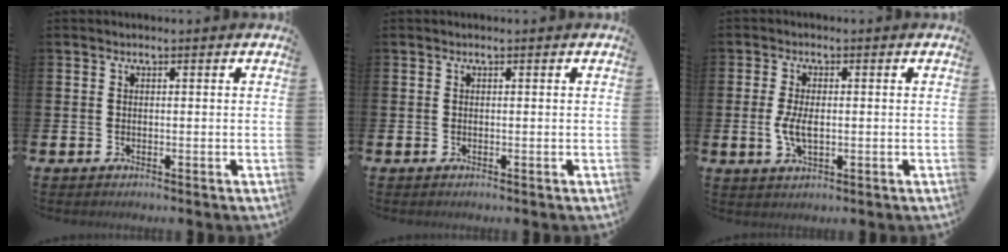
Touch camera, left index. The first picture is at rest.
{"total": 0.0}
{"total": 3.8, "force": [-0.1, 1.9, 3.3], "torque": [-0.057, 0.003, -0.005]}